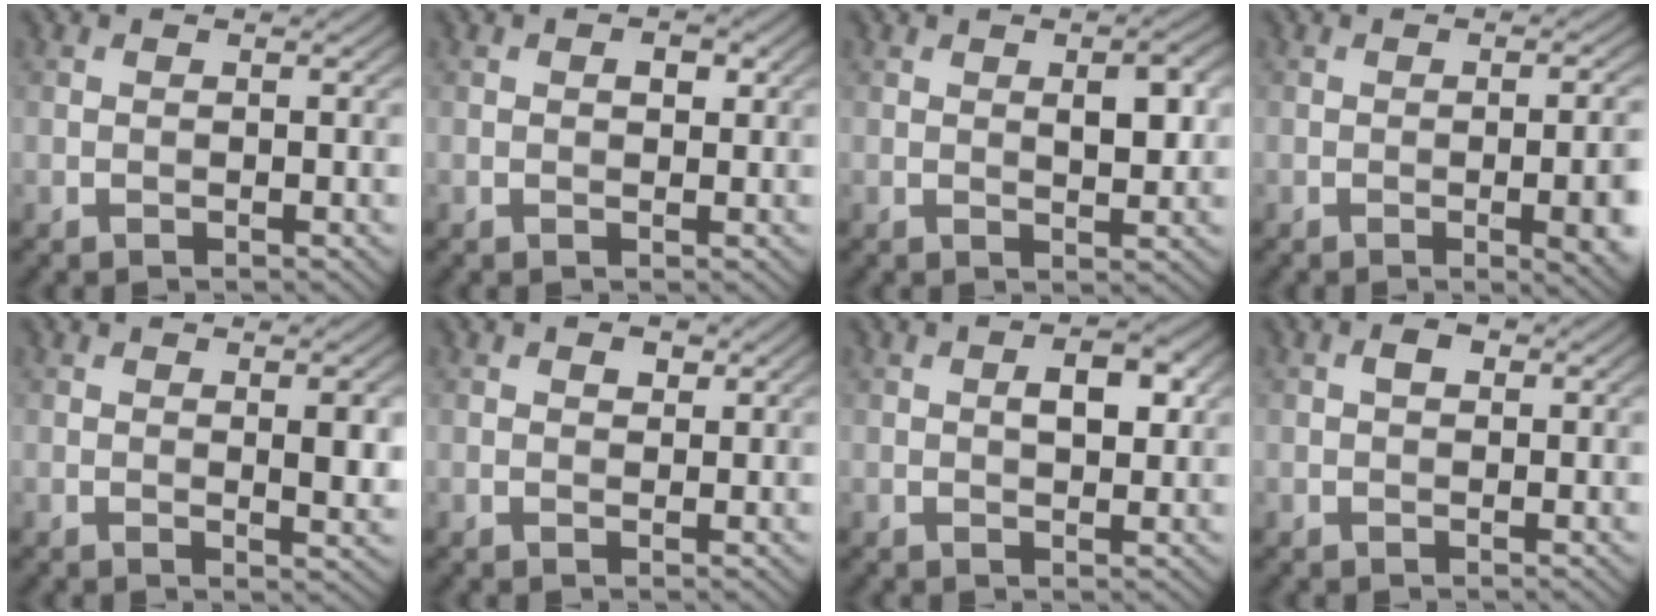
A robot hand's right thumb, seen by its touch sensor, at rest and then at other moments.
{"total": 1.5, "force": [0.4, 0.9, 1.1], "torque": [-0.013, -0.001, 0.005]}
{"total": 4.3, "force": [1.0, 1.8, 3.7], "torque": [-0.060, 0.001, 0.017]}
{"total": 6.5, "force": [-1.5, 1.8, 6.1], "torque": [-0.079, -0.005, -0.010]}
{"total": 3.6, "force": [0.6, 1.1, 3.4], "torque": [-0.056, -0.002, 0.015]}
{"total": 1.4, "force": [0.8, 0.9, 0.8], "torque": [-0.010, 0.000, 0.012]}
{"total": 4.0, "force": [0.9, 1.9, 3.4], "torque": [-0.055, 0.001, 0.013]}
{"total": 1.6, "force": [0.4, 1.0, 1.2], "torque": [-0.019, 0.003, 0.004]}